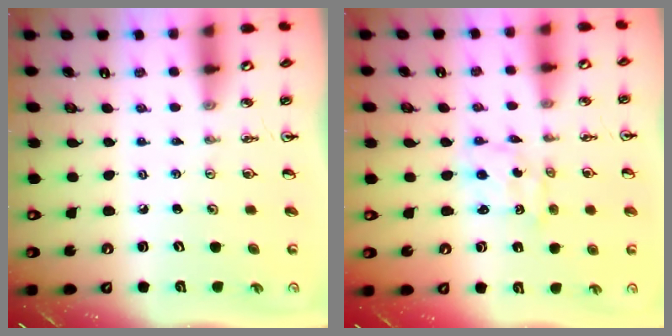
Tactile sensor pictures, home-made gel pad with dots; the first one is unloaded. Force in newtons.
{"total": 1.6, "press": 1.3, "slide": 0.8}